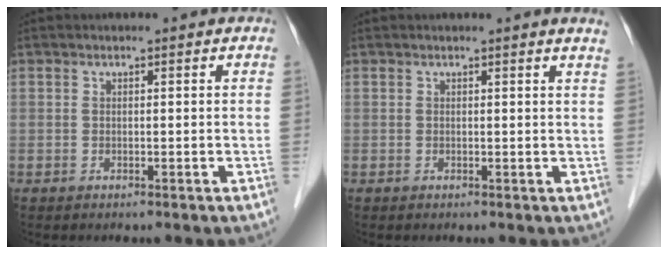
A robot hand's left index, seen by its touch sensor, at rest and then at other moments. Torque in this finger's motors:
{"motor_torque": [-0.02, -0.07, -0.11, 0.02]}